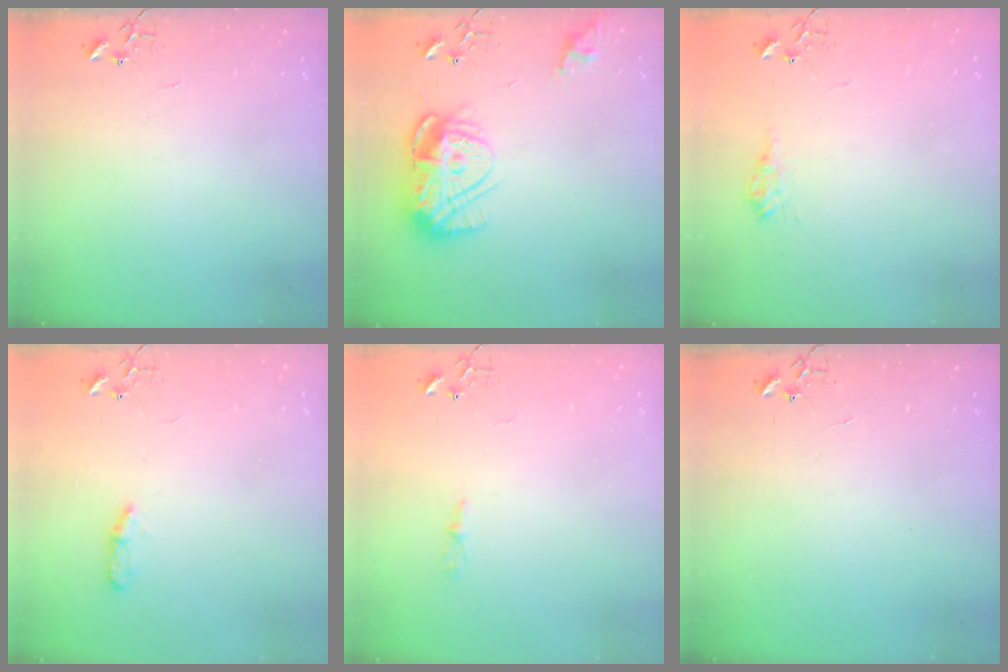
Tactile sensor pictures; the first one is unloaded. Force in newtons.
{"total": 15.8, "press": 15.7, "slide": 1.4}
{"total": 8.5, "press": 8.5, "slide": 0.8}
{"total": 4.9, "press": 4.8, "slide": 0.6}
{"total": 4.4, "press": 4.3, "slide": 0.5}
{"total": 0.0}